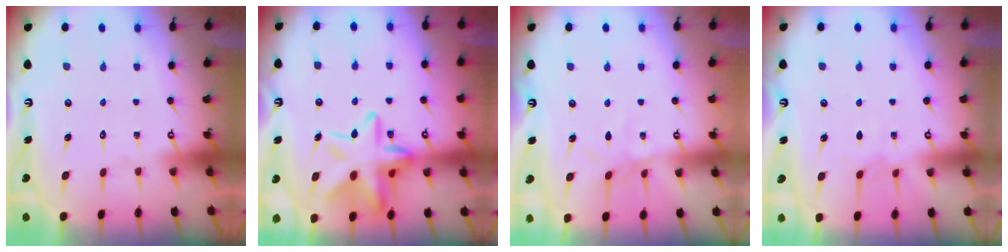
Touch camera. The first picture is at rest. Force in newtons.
{"total": 18.5, "press": 18.4, "slide": 1.9}
{"total": 3.1, "press": 3.1, "slide": 0.4}
{"total": 3.2, "press": 3.1, "slide": 0.6}